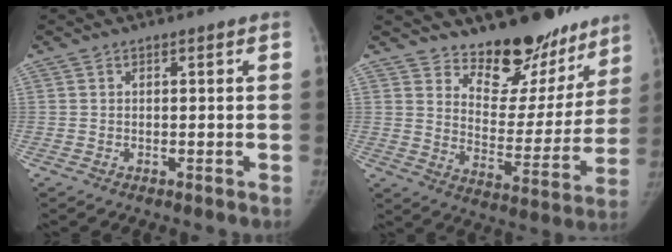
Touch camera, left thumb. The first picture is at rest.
{"total": 17.5, "force": [14.5, 7.8, 6.1], "torque": [-0.012, -0.124, 0.202]}